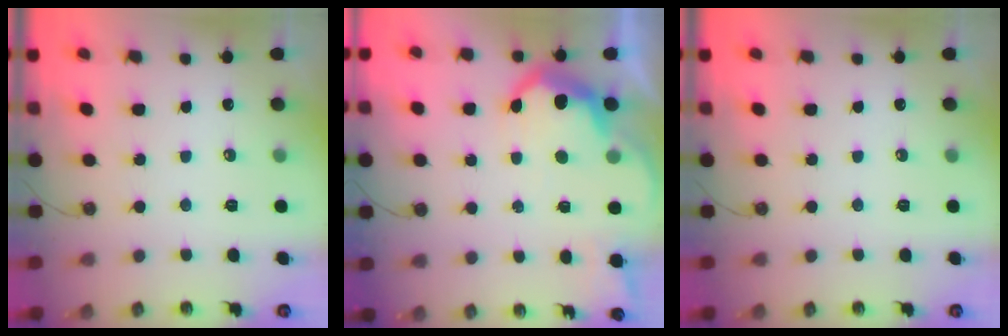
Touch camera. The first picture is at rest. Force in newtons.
{"total": 13.9, "press": 13.9, "slide": 1.0}
{"total": 0.0}